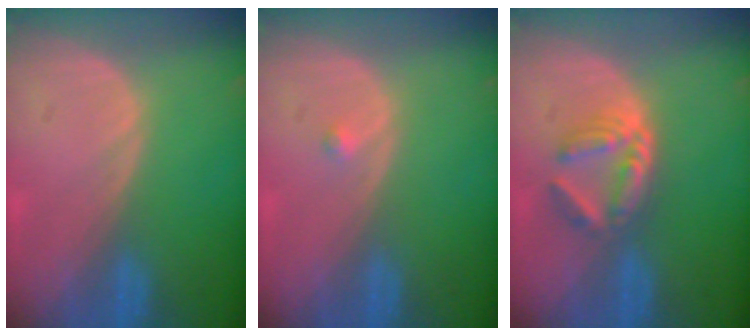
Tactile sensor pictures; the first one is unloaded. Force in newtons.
{"total": 0.7, "press": 0.7, "slide": 0.1}
{"total": 6.0, "press": 5.2, "slide": 3.1}